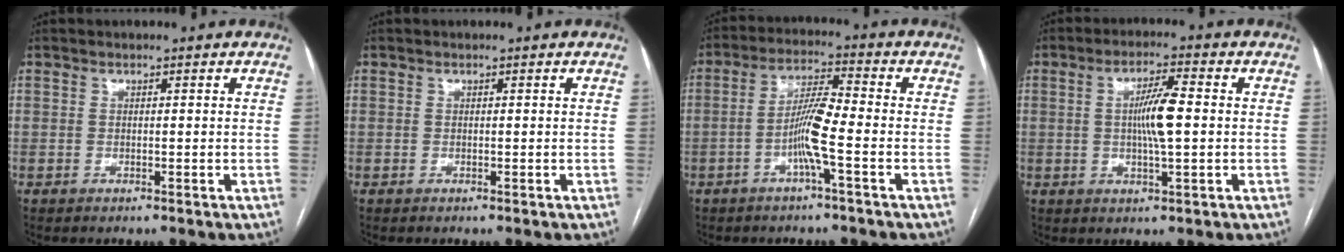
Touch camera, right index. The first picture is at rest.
{"total": 0.0}
{"total": 7.0, "force": [-2.3, -0.1, 6.6], "torque": [-0.132, 0.008, -0.047]}
{"total": 6.6, "force": [0.2, 0.5, 6.6], "torque": [-0.122, 0.002, 0.001]}